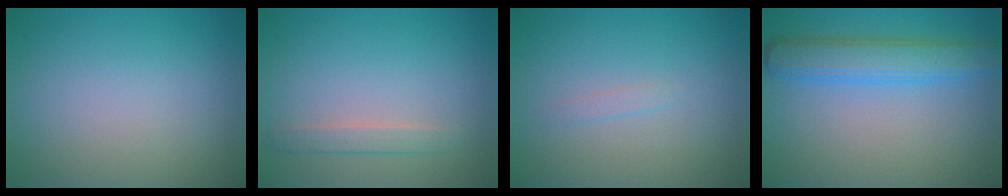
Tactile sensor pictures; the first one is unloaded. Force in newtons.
{"total": 1.5, "press": 1.5, "slide": 0.1}
{"total": 0.6, "press": 0.6, "slide": 0.1}
{"total": 4.5, "press": 4.5, "slide": 0.2}